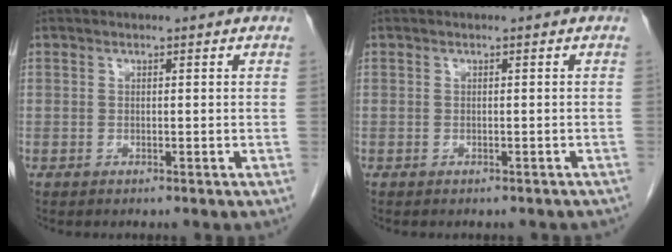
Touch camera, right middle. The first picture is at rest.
{"total": 4.1, "force": [-3.5, 1.6, 1.5], "torque": [-0.016, -0.004, -0.035]}